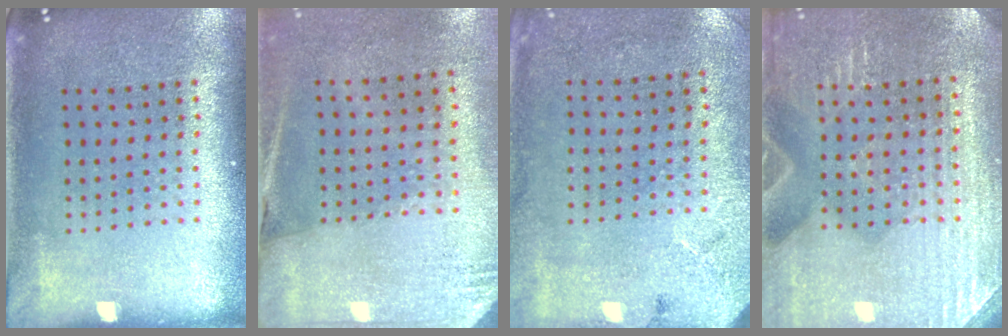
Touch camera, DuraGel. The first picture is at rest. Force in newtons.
{"total": 2.7, "press": 2.4, "slide": 1.3}
{"total": 2.7, "press": 2.2, "slide": 1.6}
{"total": 3.2, "press": 3.1, "slide": 0.4}